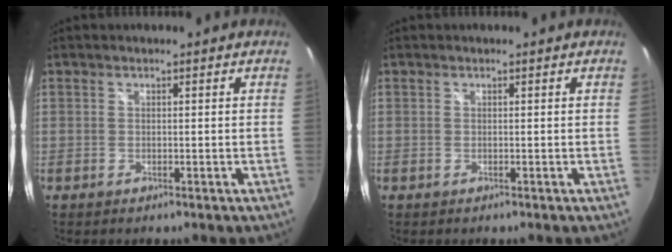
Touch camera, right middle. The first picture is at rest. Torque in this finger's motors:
{"motor_torque": [0.00, 0.00, 0.00, 0.00]}